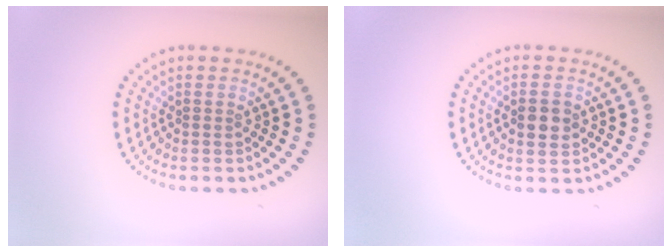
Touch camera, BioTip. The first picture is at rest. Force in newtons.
{"total": 2.6, "press": 2.6, "slide": 0.1}